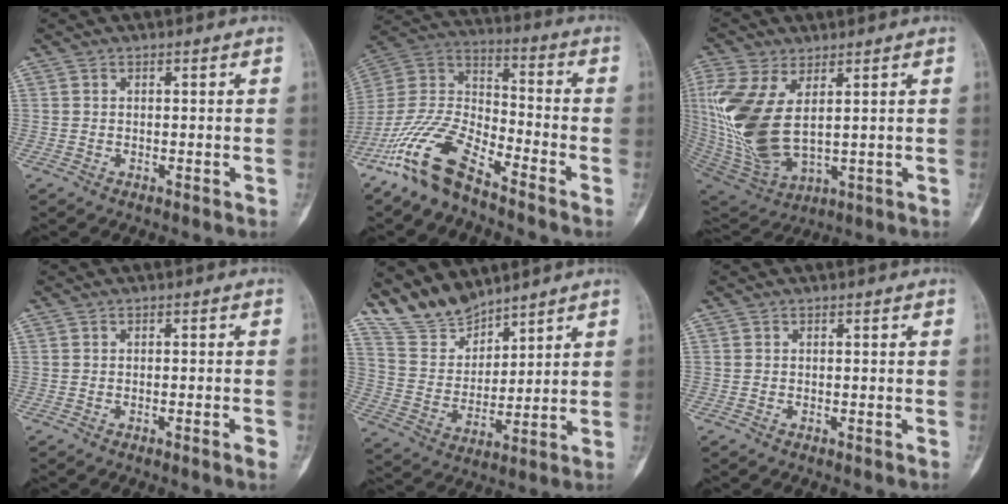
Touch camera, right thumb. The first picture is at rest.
{"total": 15.5, "force": [-11.0, 5.3, 9.5], "torque": [-0.189, 0.068, -0.221]}
{"total": 16.9, "force": [3.1, 8.8, 14.1], "torque": [-0.323, -0.020, 0.076]}
{"total": 1.7, "force": [-0.9, 0.0, 1.4], "torque": [-0.025, -0.001, -0.014]}
{"total": 9.5, "force": [8.8, 3.3, 1.5], "torque": [-0.017, -0.054, 0.190]}
{"total": 0.0}